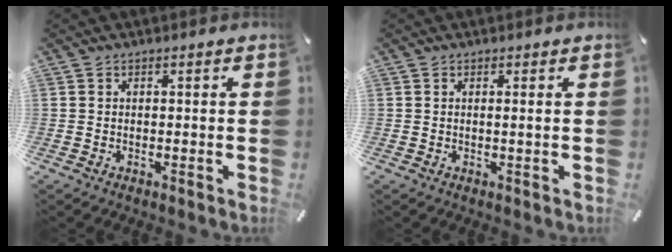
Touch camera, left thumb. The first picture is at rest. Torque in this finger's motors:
{"motor_torque": [0.04, 0.13, -0.09, -0.18, 0.00]}